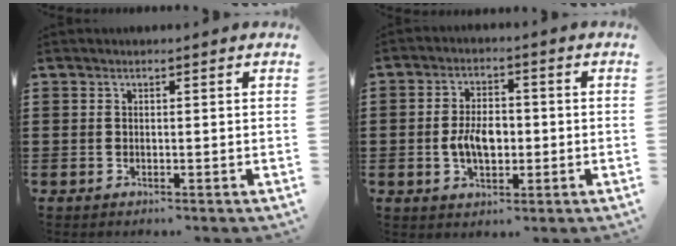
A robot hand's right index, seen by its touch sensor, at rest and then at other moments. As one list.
[{"total": 5.5, "force": [-0.8, 3.1, 4.4], "torque": [-0.089, 0.000, -0.020]}]